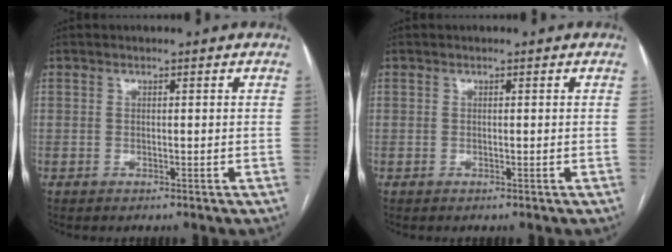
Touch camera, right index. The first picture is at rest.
{"total": 0.0}